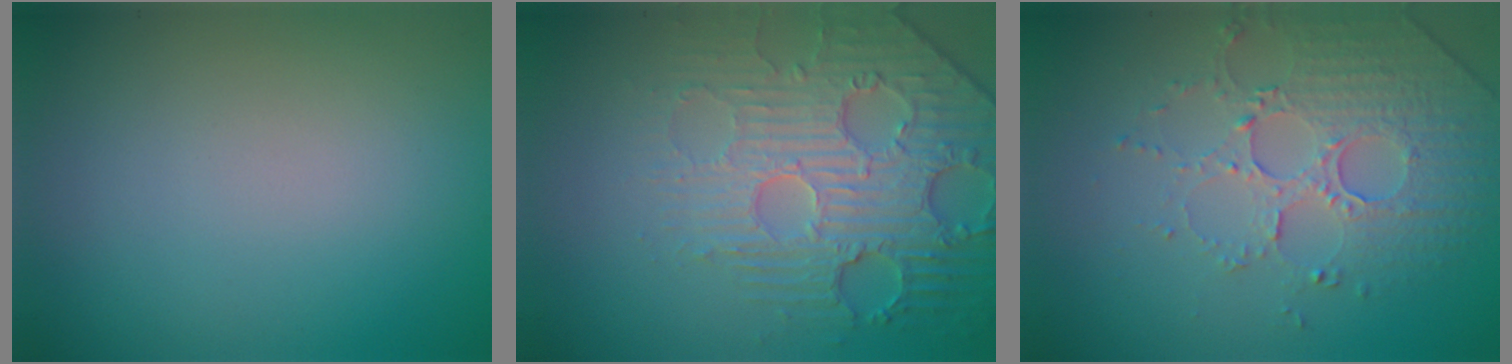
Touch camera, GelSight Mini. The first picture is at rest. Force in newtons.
{"total": 4.9, "press": 4.5, "slide": 1.8}
{"total": 5.1, "press": 3.6, "slide": 3.6}